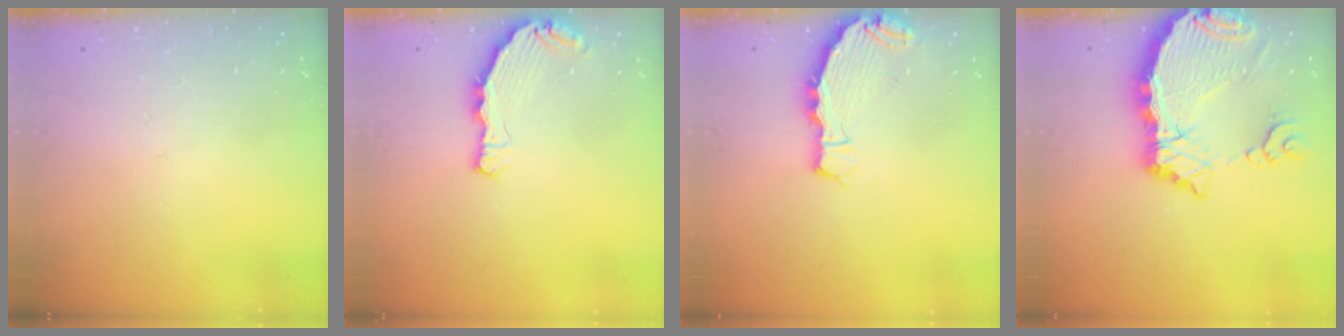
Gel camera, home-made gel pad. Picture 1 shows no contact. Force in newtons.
{"total": 8.0, "press": 6.4, "slide": 4.8}
{"total": 3.5, "press": 3.5, "slide": 0.2}
{"total": 12.0, "press": 11.9, "slide": 1.4}